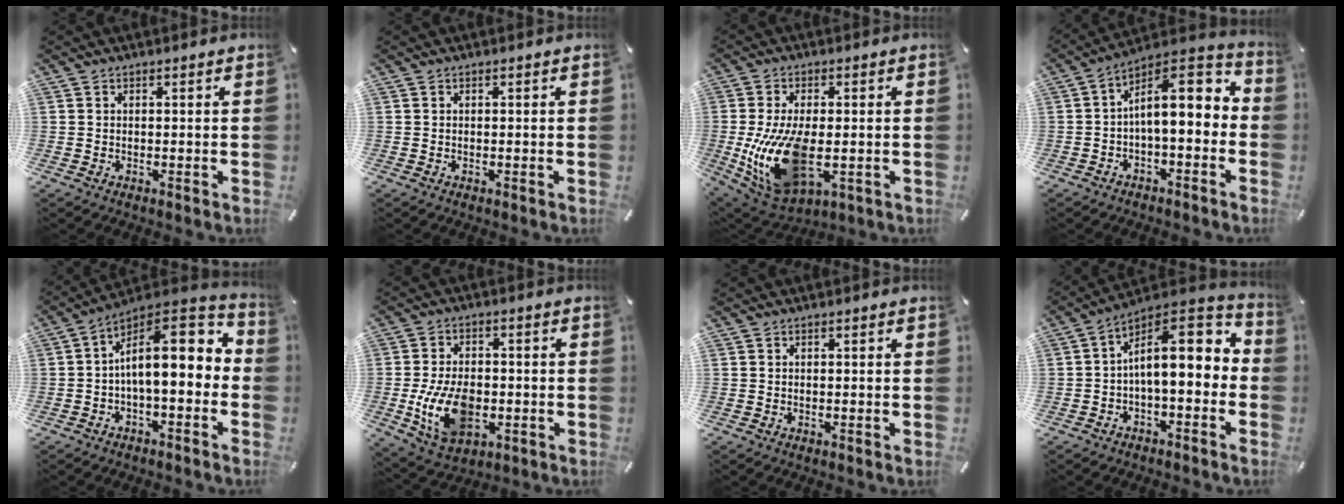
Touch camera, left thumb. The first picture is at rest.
{"total": 0.0}
{"total": 17.7, "force": [-2.2, 9.7, 14.6], "torque": [-0.312, -0.021, -0.027]}
{"total": 10.9, "force": [1.9, 5.3, 9.4], "torque": [-0.134, -0.020, 0.031]}
{"total": 14.3, "force": [2.2, 6.5, 12.5], "torque": [-0.184, -0.028, 0.034]}
{"total": 13.5, "force": [-2.8, 8.8, 9.9], "torque": [-0.199, -0.002, -0.048]}
{"total": 0.0}
{"total": 13.1, "force": [2.3, 6.2, 11.3], "torque": [-0.159, -0.025, 0.036]}